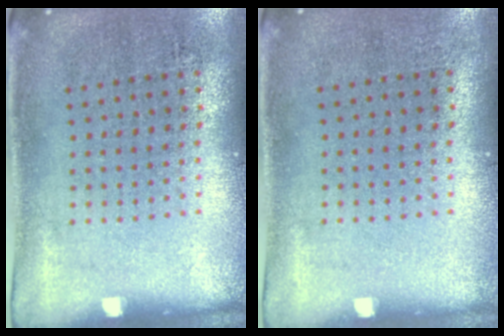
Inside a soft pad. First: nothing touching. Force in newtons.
{"total": 0.0}